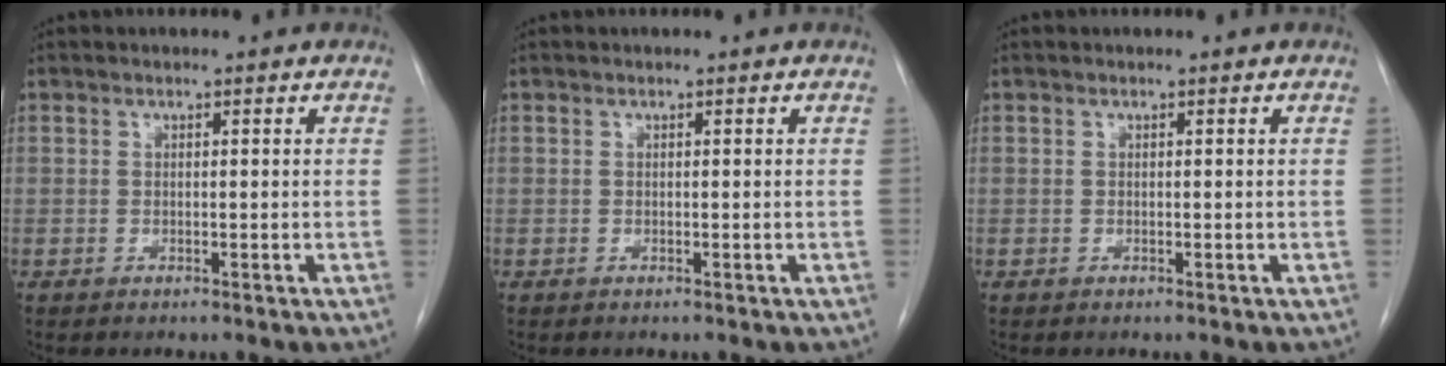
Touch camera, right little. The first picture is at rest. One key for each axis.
{"total": 0.0}
{"total": 0.0}